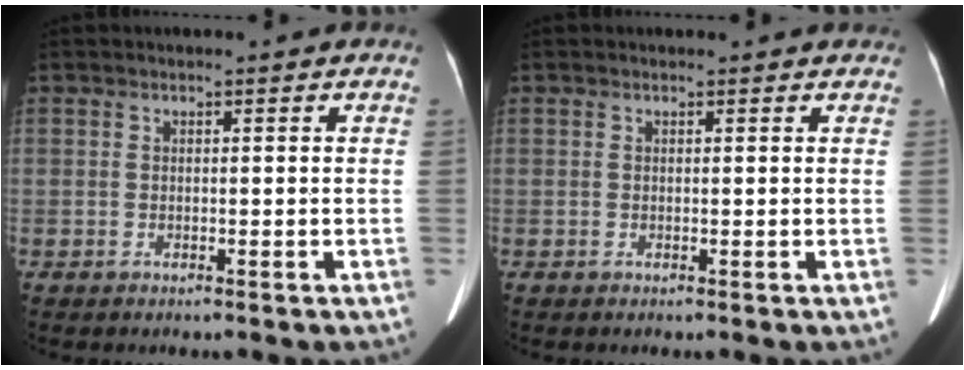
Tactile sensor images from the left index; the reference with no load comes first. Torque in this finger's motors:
{"motor_torque": [0.02, -0.24, -0.02, 0.00]}